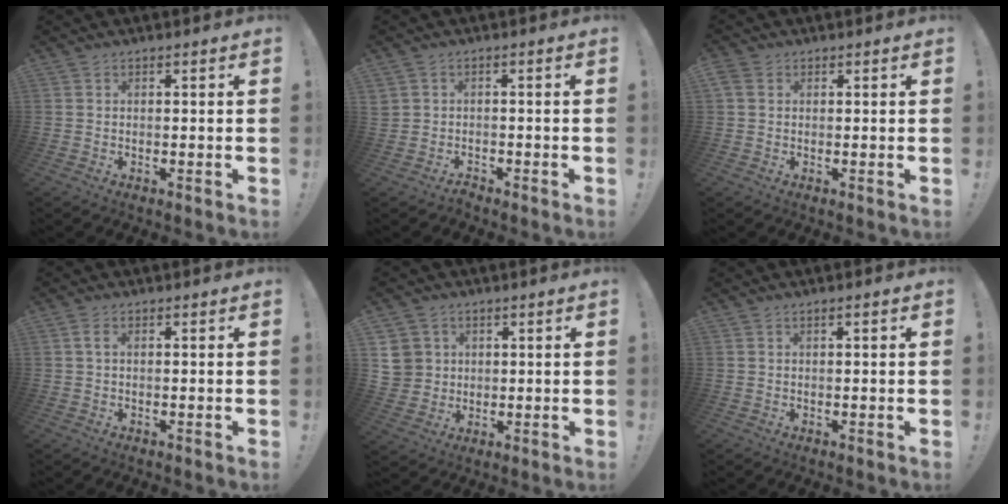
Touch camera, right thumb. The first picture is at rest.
{"total": 2.3, "force": [-2.0, 1.0, 0.4], "torque": [-0.021, 0.006, -0.038]}
{"total": 2.8, "force": [1.2, 2.0, 1.5], "torque": [-0.030, 0.004, 0.025]}
{"total": 2.0, "force": [0.5, 0.7, 1.8], "torque": [-0.030, 0.001, 0.009]}
{"total": 7.3, "force": [2.4, 6.8, 1.5], "torque": [-0.027, -0.013, 0.052]}
{"total": 1.1, "force": [0.4, 0.1, 1.0], "torque": [-0.014, -0.002, 0.004]}